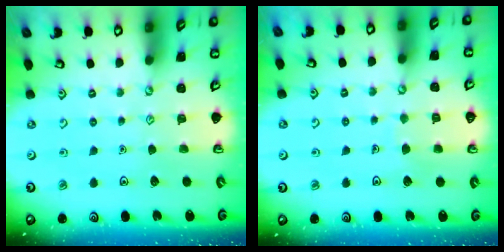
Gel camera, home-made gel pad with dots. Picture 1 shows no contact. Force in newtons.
{"total": 3.8, "press": 3.8, "slide": 0.3}